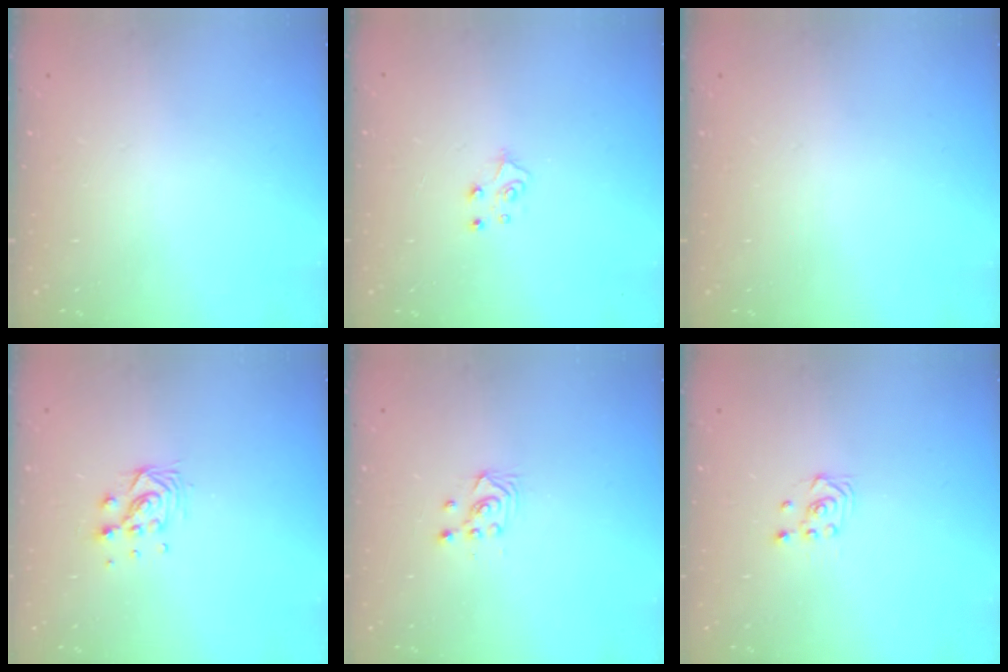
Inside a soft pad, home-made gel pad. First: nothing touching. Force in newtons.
{"total": 4.3, "press": 4.3, "slide": 0.4}
{"total": 0.0}
{"total": 7.0, "press": 7.0, "slide": 0.4}
{"total": 3.3, "press": 3.2, "slide": 0.3}
{"total": 3.3, "press": 2.9, "slide": 1.5}